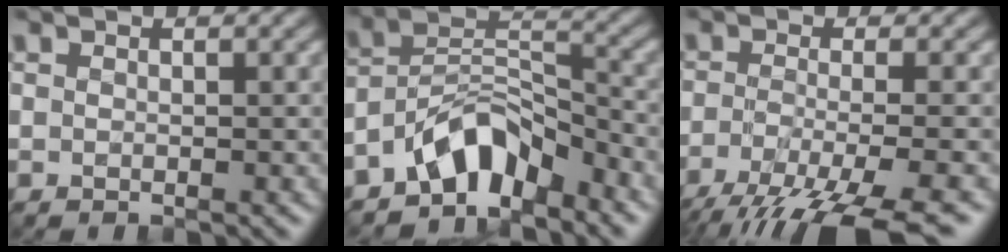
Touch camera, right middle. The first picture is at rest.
{"total": 6.3, "force": [-4.7, 2.8, 3.1], "torque": [-0.040, 0.008, -0.094]}
{"total": 8.7, "force": [-5.6, 2.1, 6.4], "torque": [-0.104, -0.020, -0.100]}